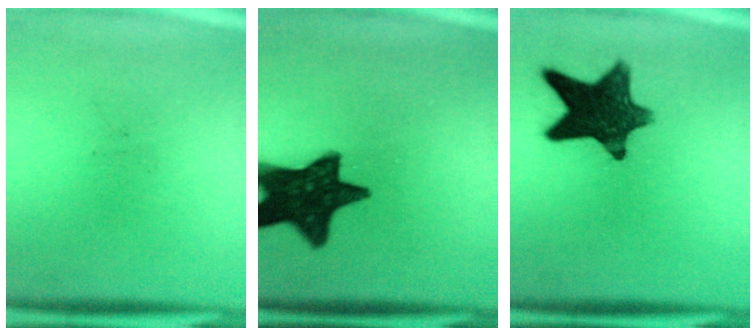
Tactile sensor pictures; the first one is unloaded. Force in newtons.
{"total": 15.1}
{"total": 12.8}